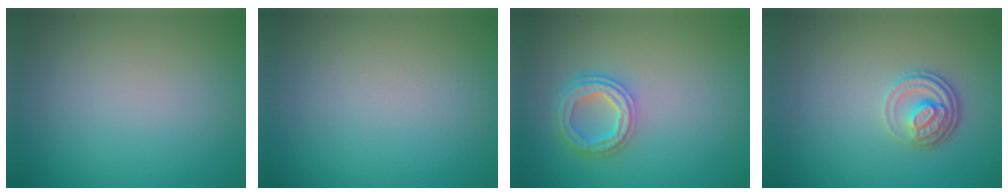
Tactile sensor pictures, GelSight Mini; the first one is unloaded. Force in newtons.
{"total": 0.0}
{"total": 4.1, "press": 3.1, "slide": 2.6}
{"total": 2.8, "press": 2.3, "slide": 1.7}